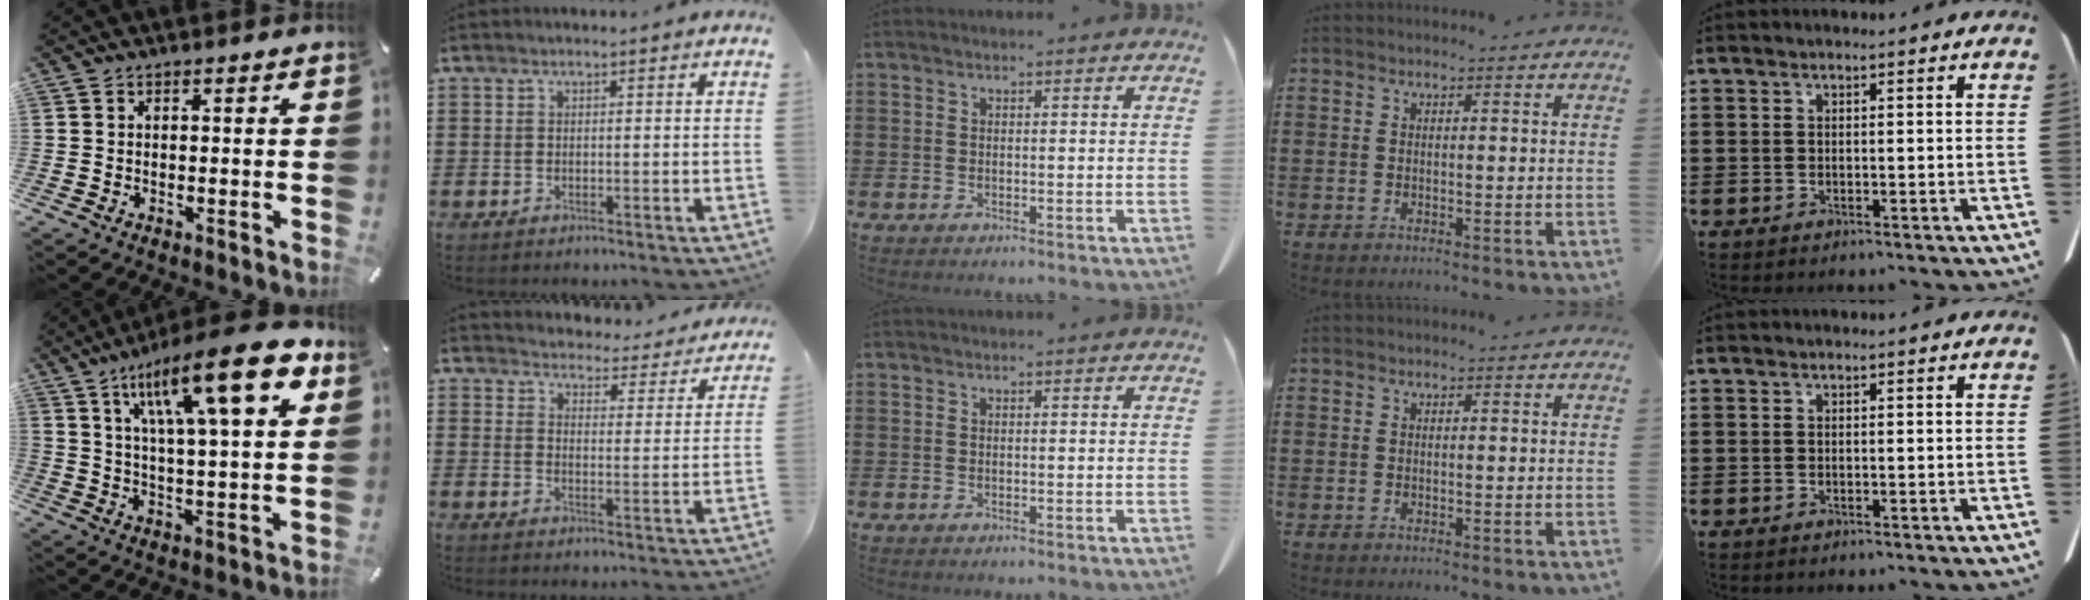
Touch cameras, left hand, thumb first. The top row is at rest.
{"thumb": {"total": 21.6, "force": [11.5, 5.4, 17.4], "torque": [-0.281, -0.050, 0.175]}, "index": {"total": 4.4, "force": [4.3, 0.3, -0.1], "torque": [-0.017, -0.039, 0.072]}}